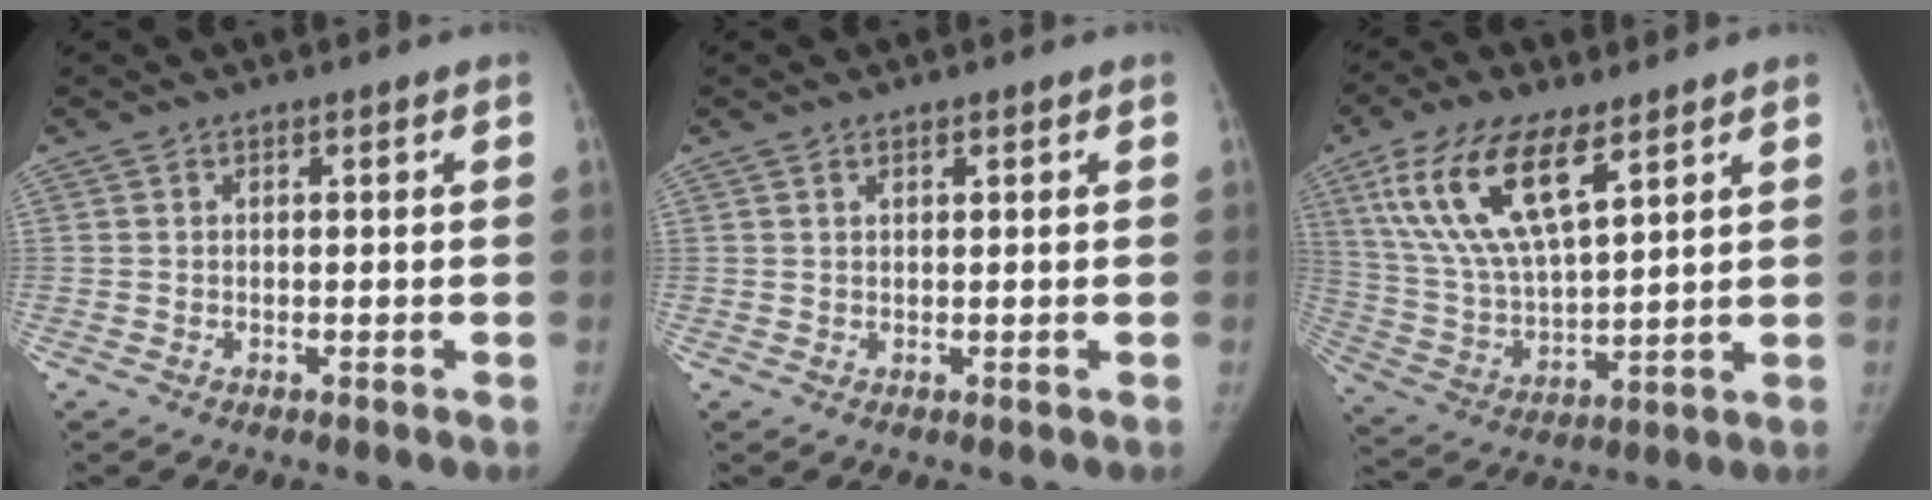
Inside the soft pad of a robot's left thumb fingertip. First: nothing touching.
{"total": 0.8, "force": [0.5, 0.3, 0.5], "torque": [-0.006, 0.000, 0.009]}
{"total": 17.1, "force": [8.8, 6.8, 13.0], "torque": [-0.245, -0.025, 0.173]}